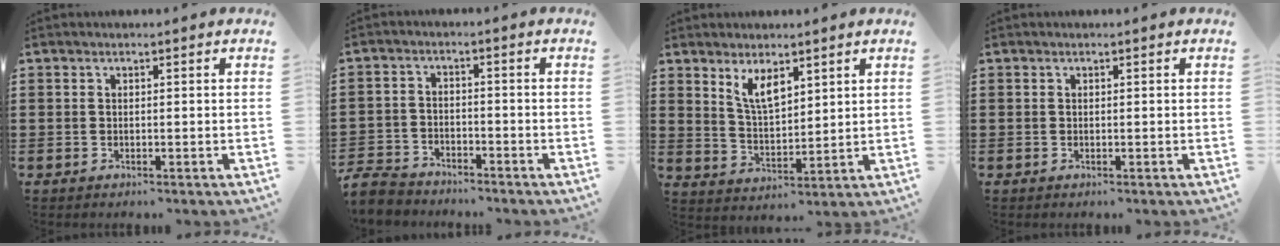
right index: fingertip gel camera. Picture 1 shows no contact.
{"total": 4.2, "force": [-4.0, 1.1, 0.5], "torque": [-0.033, -0.003, -0.089]}
{"total": 5.5, "force": [3.5, 2.2, 3.7], "torque": [-0.081, -0.003, 0.063]}
{"total": 0.0}